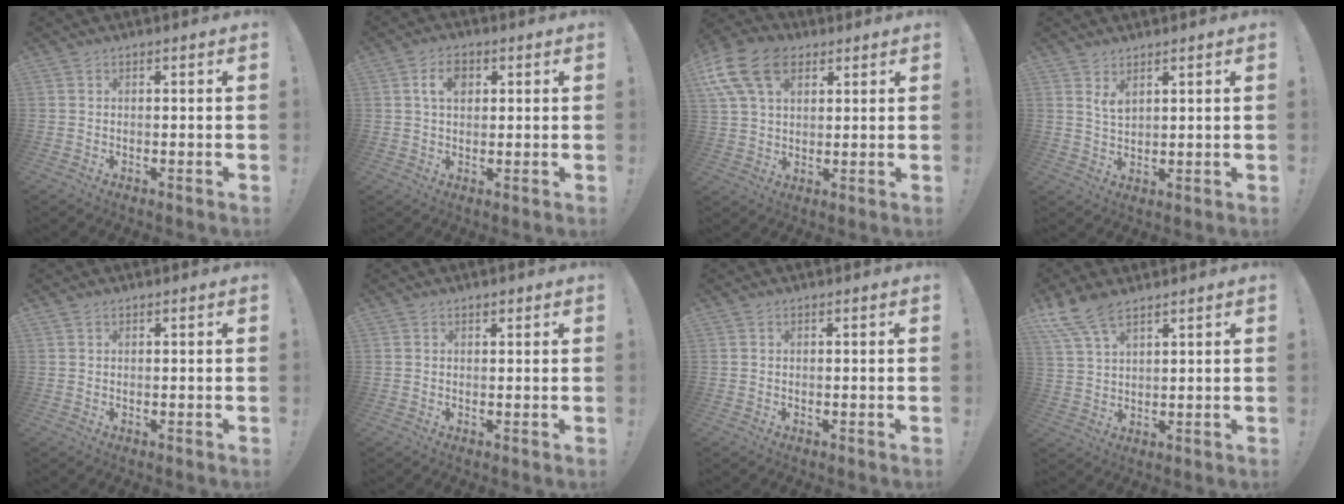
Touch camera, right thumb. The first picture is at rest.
{"total": 6.3, "force": [1.9, 4.0, 4.5], "torque": [-0.068, 0.004, 0.033]}
{"total": 15.9, "force": [6.9, 10.3, 9.9], "torque": [-0.192, -0.025, 0.130]}
{"total": 3.5, "force": [2.4, 1.3, 2.2], "torque": [-0.034, -0.016, 0.041]}
{"total": 0.6, "force": [0.4, 0.3, 0.3], "torque": [0.003, -0.002, 0.007]}
{"total": 1.0, "force": [0.8, 0.5, 0.4], "torque": [0.007, -0.007, 0.013]}
{"total": 0.0}
{"total": 8.6, "force": [6.4, 3.5, 4.6], "torque": [-0.085, -0.028, 0.124]}